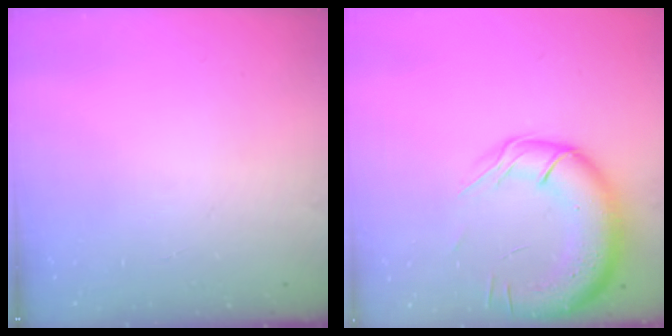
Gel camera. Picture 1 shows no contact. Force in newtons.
{"total": 18.1, "press": 17.7, "slide": 3.6}